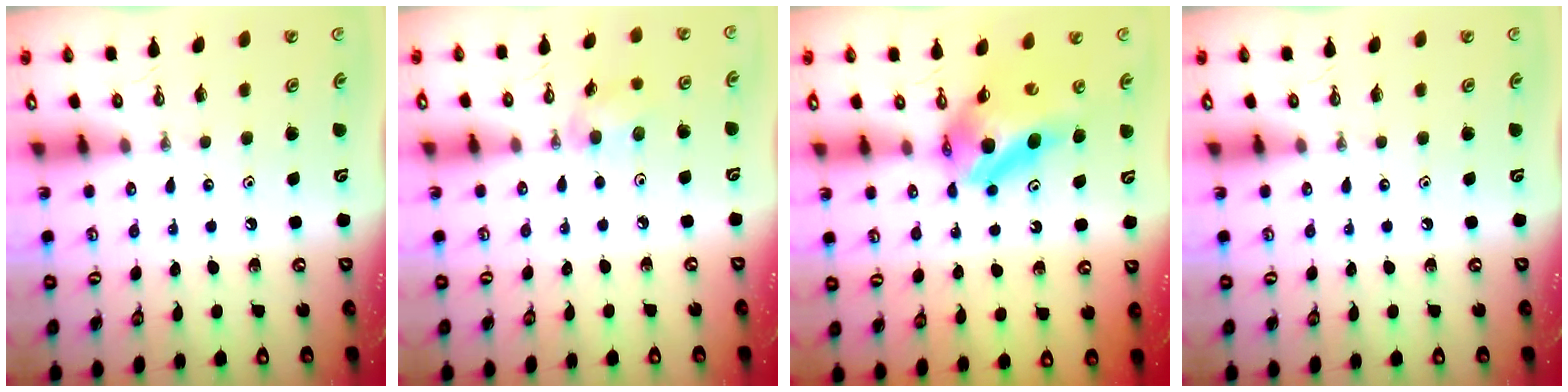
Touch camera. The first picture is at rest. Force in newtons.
{"total": 5.8, "press": 5.7, "slide": 1.4}
{"total": 10.7, "press": 10.7, "slide": 1.1}
{"total": 0.0}